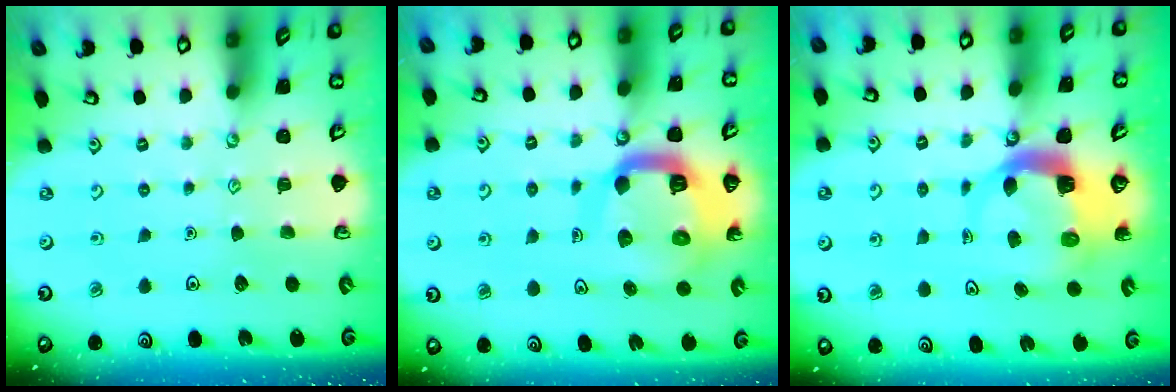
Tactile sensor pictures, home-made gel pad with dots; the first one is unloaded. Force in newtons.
{"total": 15.5, "press": 15.4, "slide": 1.7}
{"total": 5.8, "press": 5.8, "slide": 0.6}